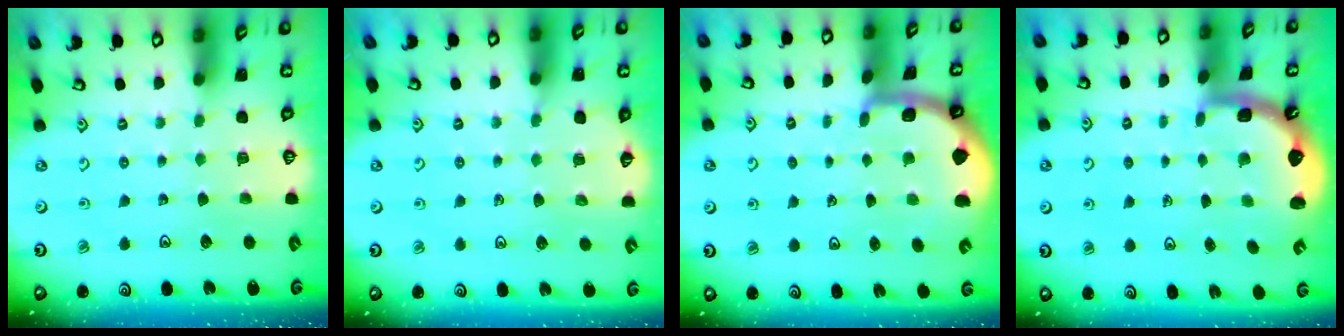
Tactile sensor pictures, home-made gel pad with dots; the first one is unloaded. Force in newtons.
{"total": 4.1, "press": 3.9, "slide": 1.0}
{"total": 2.4, "press": 2.4, "slide": 0.4}
{"total": 2.7, "press": 1.5, "slide": 2.2}